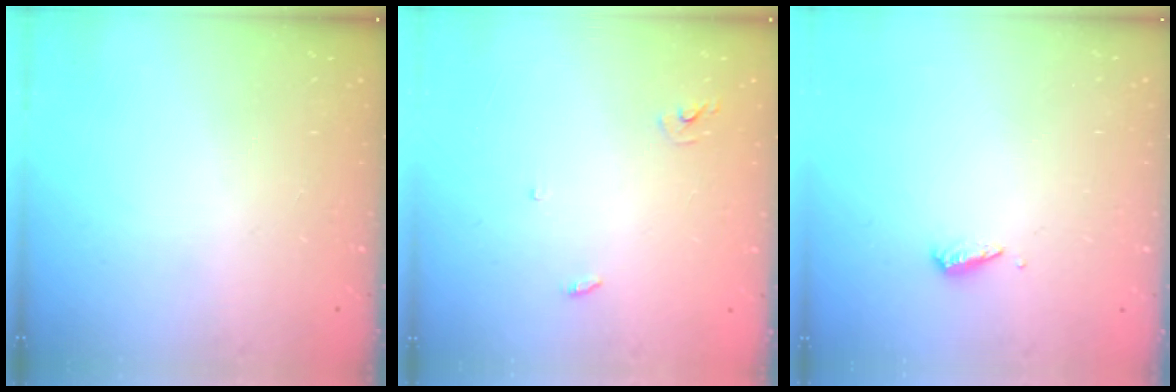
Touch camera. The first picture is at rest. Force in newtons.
{"total": 2.9, "press": 2.9, "slide": 0.2}
{"total": 3.1, "press": 3.1, "slide": 0.3}